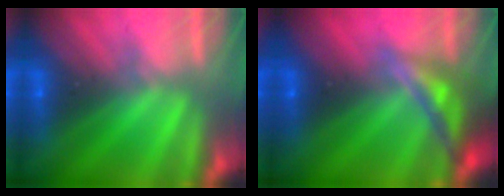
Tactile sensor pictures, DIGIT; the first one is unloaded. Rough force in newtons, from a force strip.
{"total": 6.3}